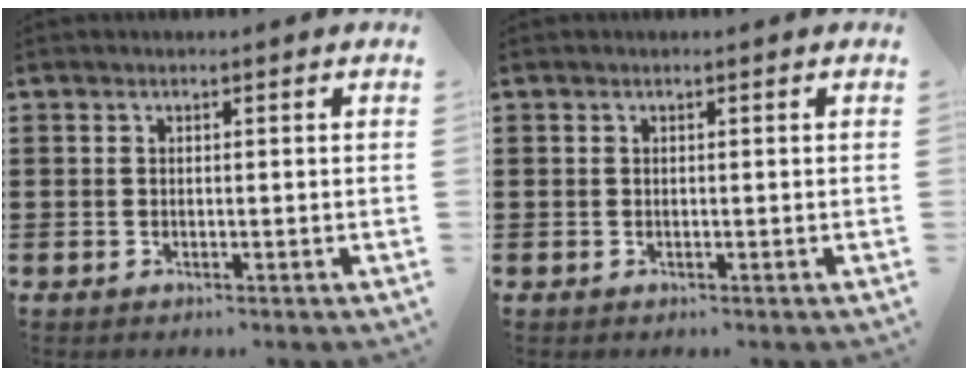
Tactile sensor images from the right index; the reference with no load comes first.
{"total": 0.0}